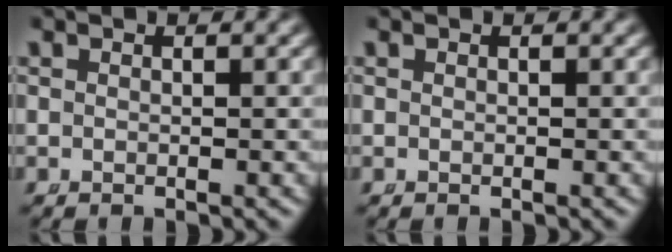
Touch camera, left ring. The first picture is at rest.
{"total": 0.0}